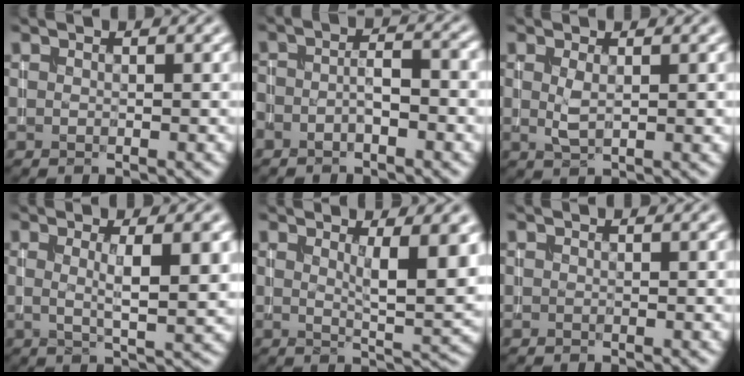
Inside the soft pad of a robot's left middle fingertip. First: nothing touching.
{"total": 2.8, "force": [-1.3, 1.0, 2.3], "torque": [-0.043, 0.003, -0.027]}
{"total": 1.6, "force": [0.4, 0.6, 1.5], "torque": [-0.034, 0.000, 0.009]}
{"total": 5.1, "force": [0.8, 1.2, 4.9], "torque": [-0.069, -0.001, 0.013]}
{"total": 5.6, "force": [1.7, 1.4, 5.1], "torque": [-0.067, -0.011, 0.030]}
{"total": 0.0}